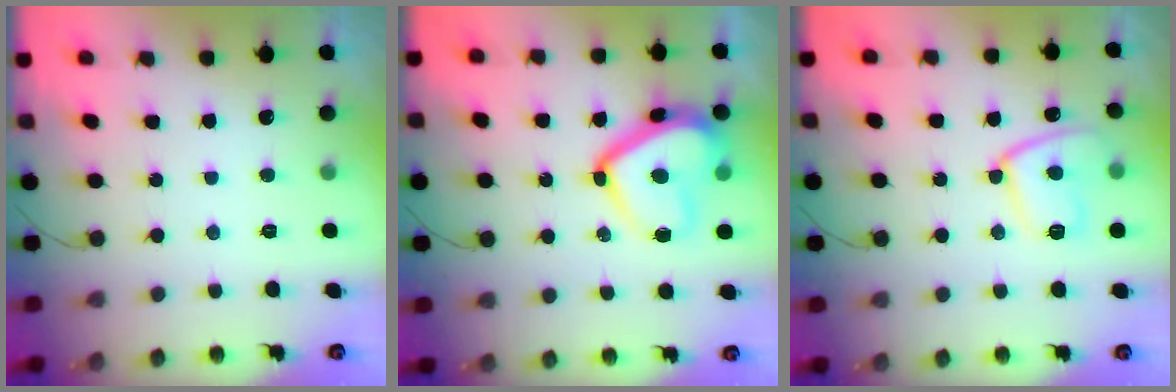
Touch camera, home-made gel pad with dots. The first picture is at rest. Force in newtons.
{"total": 16.7, "press": 16.6, "slide": 1.5}
{"total": 11.4, "press": 11.3, "slide": 0.9}